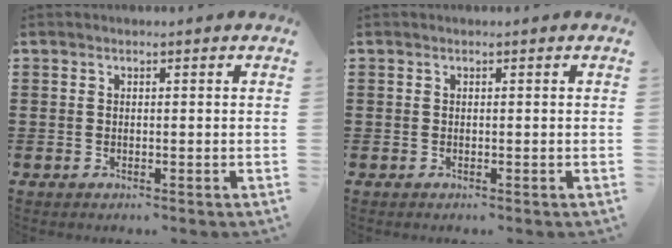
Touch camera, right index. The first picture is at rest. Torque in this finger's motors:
{"motor_torque": [0.33, 0.37, 0.06, -0.01]}